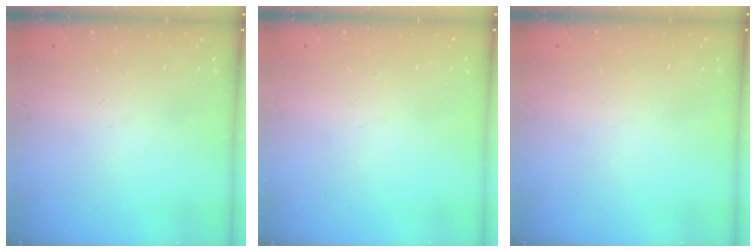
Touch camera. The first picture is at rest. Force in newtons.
{"total": 0.0}
{"total": 0.0}